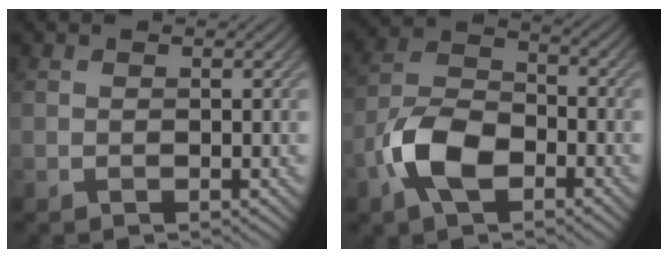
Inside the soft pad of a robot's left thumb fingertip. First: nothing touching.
{"total": 8.8, "force": [-4.1, 4.8, 6.1], "torque": [-0.131, 0.005, -0.093]}